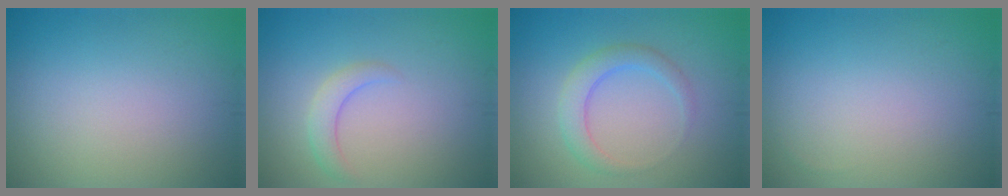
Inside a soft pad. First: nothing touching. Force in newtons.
{"total": 2.1, "press": 2.0, "slide": 0.3}
{"total": 2.8, "press": 2.8, "slide": 0.1}
{"total": 0.0}